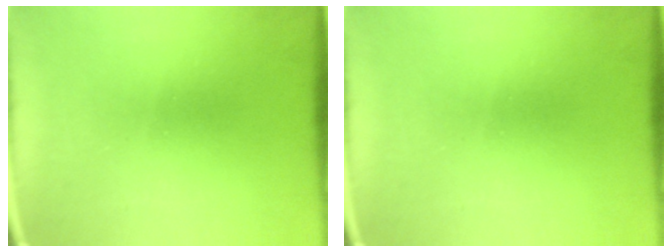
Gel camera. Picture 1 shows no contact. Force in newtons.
{"total": 0.0}